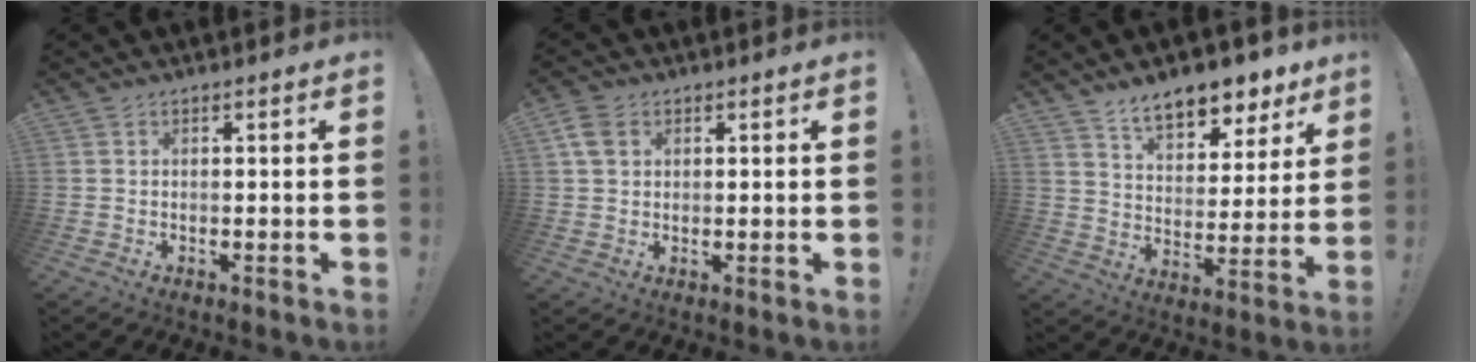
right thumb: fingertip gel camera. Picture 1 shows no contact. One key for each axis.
{"total": 5.0, "fx": 2.1, "fy": 3.7, "fz": 2.6, "tx": -0.045, "ty": 0.005, "tz": 0.043}
{"total": 12.4, "fx": 9.4, "fy": 5.8, "fz": 5.6, "tx": -0.081, "ty": -0.067, "tz": 0.169}